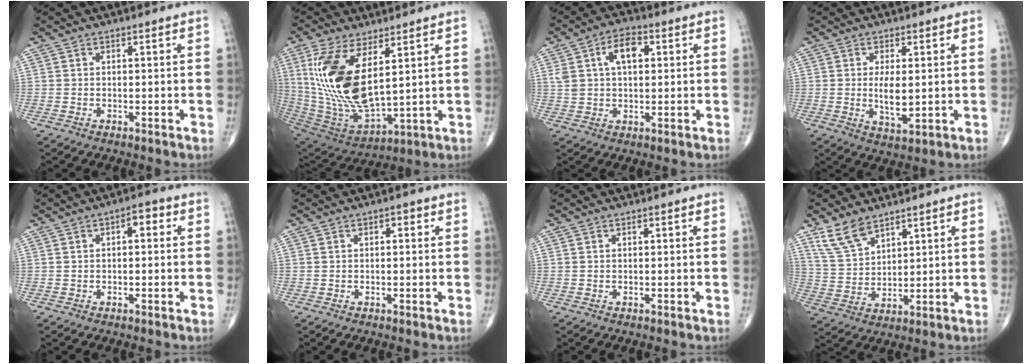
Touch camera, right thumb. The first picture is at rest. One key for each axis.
{"total": 19.1, "fx": 5.6, "fy": 8.3, "fz": 16.3, "tx": -0.332, "ty": -0.033, "tz": 0.125}
{"total": 8.1, "fx": 2.3, "fy": 4.6, "fz": 6.2, "tx": -0.102, "ty": 0.011, "tz": 0.040}
{"total": 5.6, "fx": 0.2, "fy": 2.1, "fz": 5.2, "tx": -0.093, "ty": -0.015, "tz": 0.010}
{"total": 3.1, "fx": 0.7, "fy": 1.5, "fz": 2.7, "tx": -0.031, "ty": 0.010, "tz": 0.002}
{"total": 1.2, "fx": 0.4, "fy": 0.6, "fz": 1.0, "tx": -0.011, "ty": 0.002, "tz": 0.001}
{"total": 0.0}
{"total": 7.8, "fx": 5.7, "fy": 3.7, "fz": 3.8, "tx": -0.063, "ty": -0.025, "tz": 0.123}